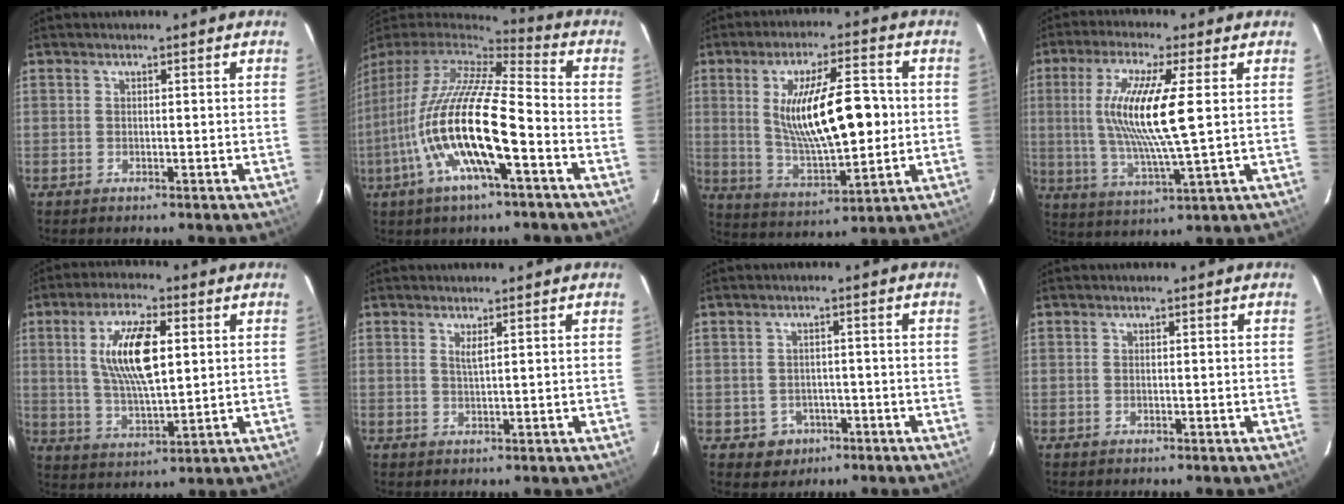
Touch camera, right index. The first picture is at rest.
{"total": 19.7, "force": [-6.6, 3.8, 18.1], "torque": [-0.328, -0.036, -0.129]}
{"total": 16.8, "force": [1.4, 5.2, 15.9], "torque": [-0.280, -0.003, 0.040]}
{"total": 14.1, "force": [1.9, 1.2, 13.9], "torque": [-0.268, -0.007, 0.040]}
{"total": 12.5, "force": [2.9, 4.3, 11.3], "torque": [-0.216, 0.004, 0.059]}
{"total": 1.5, "force": [0.8, 0.0, 1.3], "torque": [-0.022, -0.001, 0.013]}
{"total": 4.4, "force": [-1.7, 4.1, 0.6], "torque": [-0.024, 0.012, -0.013]}
{"total": 0.0}